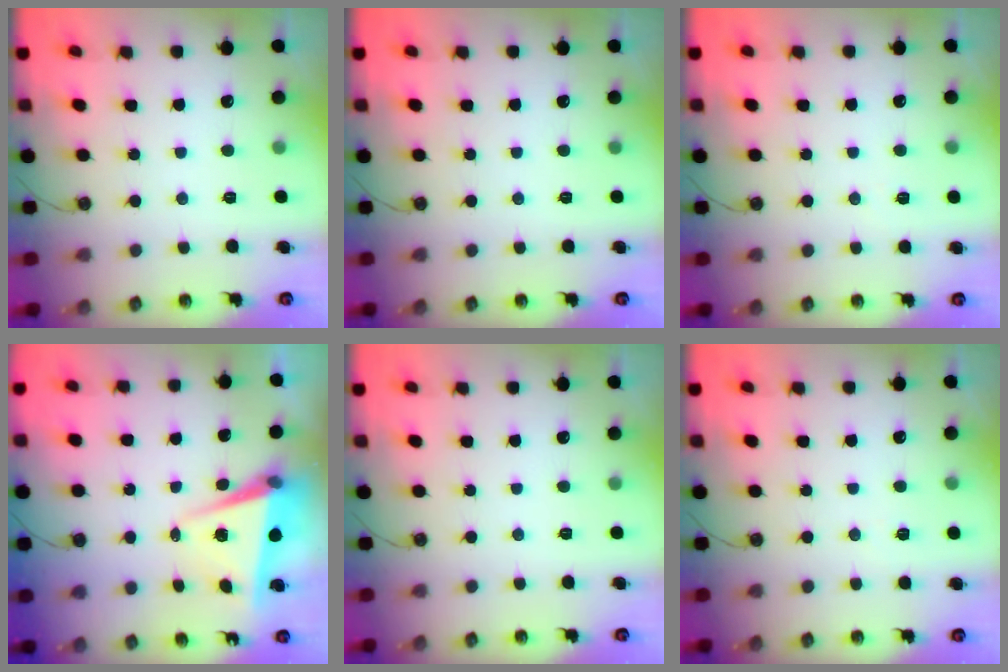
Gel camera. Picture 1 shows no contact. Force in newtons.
{"total": 0.0}
{"total": 2.5, "press": 2.2, "slide": 1.1}
{"total": 5.6, "press": 5.1, "slide": 2.3}
{"total": 0.0}
{"total": 2.5, "press": 2.2, "slide": 1.1}